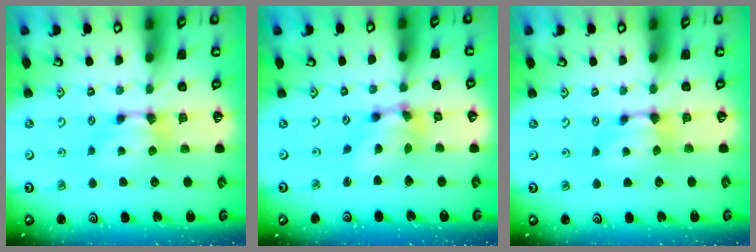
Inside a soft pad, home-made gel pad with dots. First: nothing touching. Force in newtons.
{"total": 6.4, "press": 6.1, "slide": 2.1}
{"total": 1.1, "press": 0.4, "slide": 1.1}